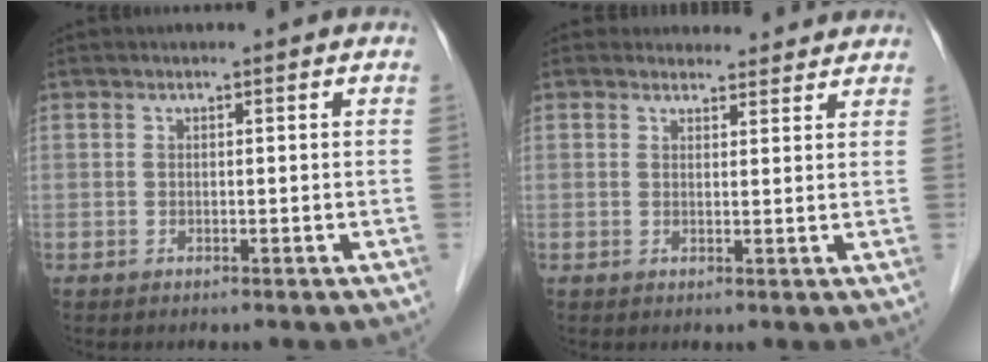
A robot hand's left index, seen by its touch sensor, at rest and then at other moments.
{"total": 4.4, "force": [4.1, 1.6, 0.0], "torque": [0.008, 0.006, 0.041]}